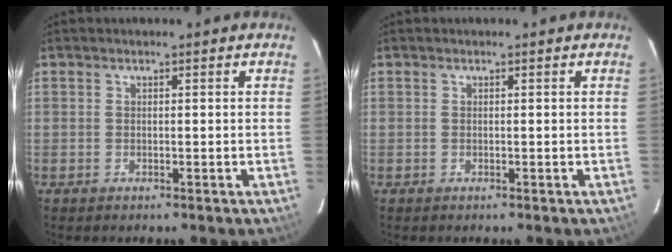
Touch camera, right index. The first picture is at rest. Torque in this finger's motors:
{"motor_torque": [0.01, -0.02, 0.04, 0.00]}